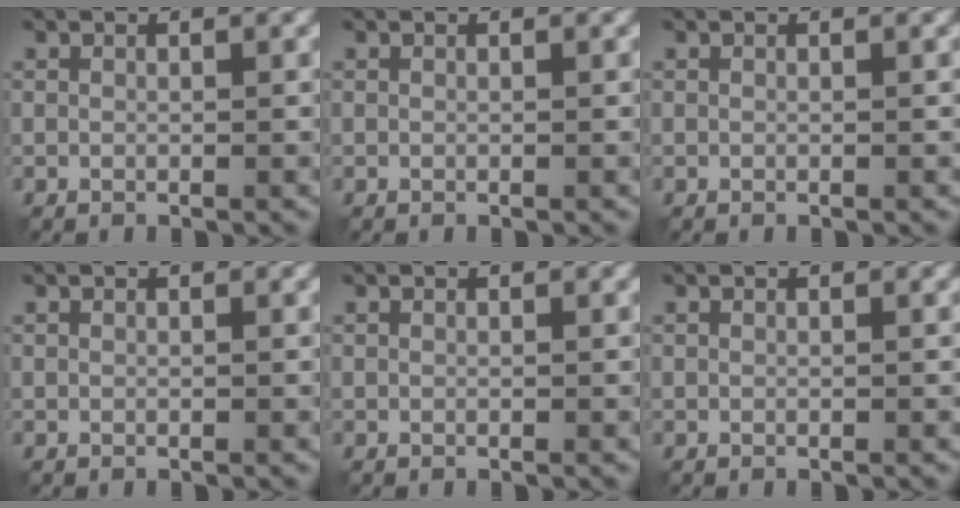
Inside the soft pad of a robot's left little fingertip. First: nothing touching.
{"total": 0.0}
{"total": 0.0}
{"total": 0.0}
{"total": 0.0}
{"total": 0.0}